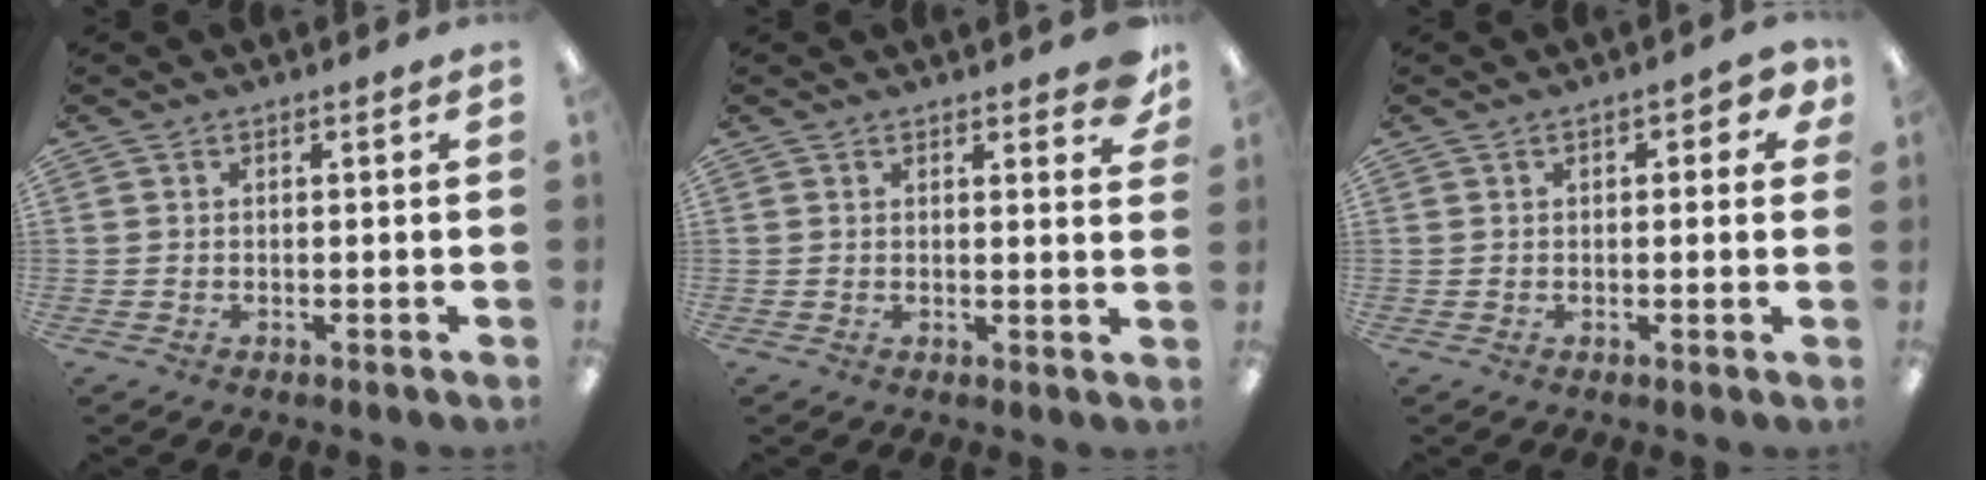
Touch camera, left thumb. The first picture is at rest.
{"total": 3.9, "force": [3.0, 1.2, 2.2], "torque": [-0.019, -0.018, 0.046]}
{"total": 3.3, "force": [1.0, 1.7, 2.6], "torque": [-0.034, 0.002, 0.014]}